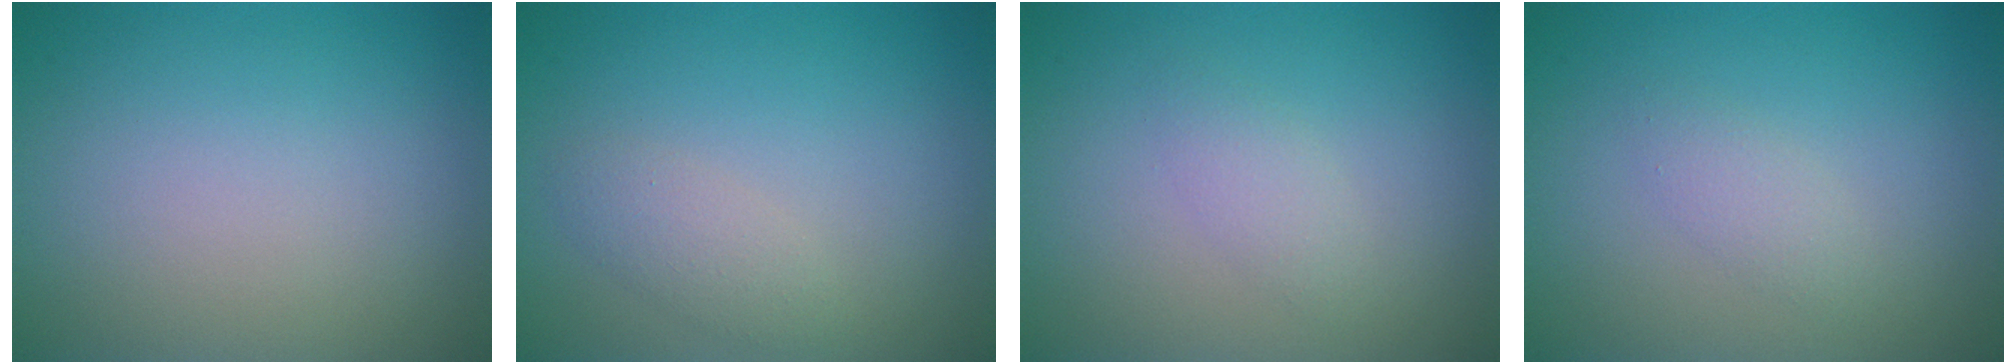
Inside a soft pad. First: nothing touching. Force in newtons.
{"total": 1.6, "press": 1.6, "slide": 0.1}
{"total": 1.4, "press": 1.4, "slide": 0.1}
{"total": 1.3, "press": 1.3, "slide": 0.1}